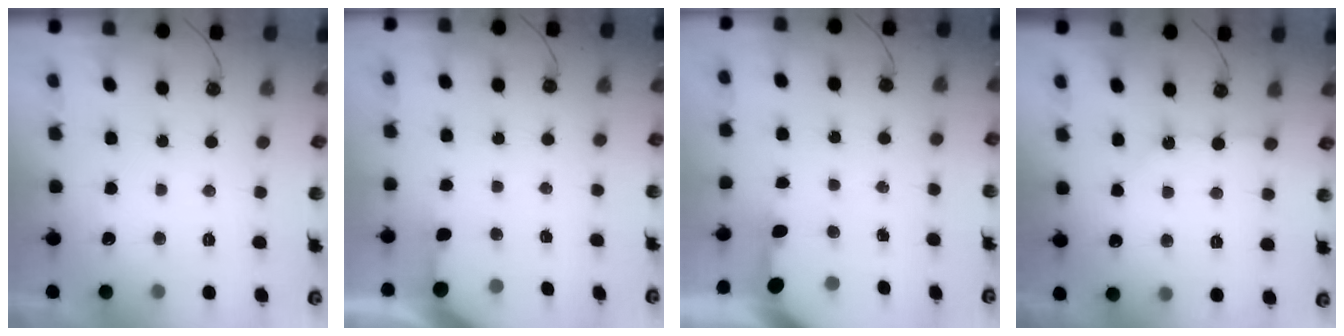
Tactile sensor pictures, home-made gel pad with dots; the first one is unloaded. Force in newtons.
{"total": 2.8, "press": 2.8, "slide": 0.3}
{"total": 3.4, "press": 3.4, "slide": 0.3}
{"total": 3.9, "press": 3.9, "slide": 0.5}